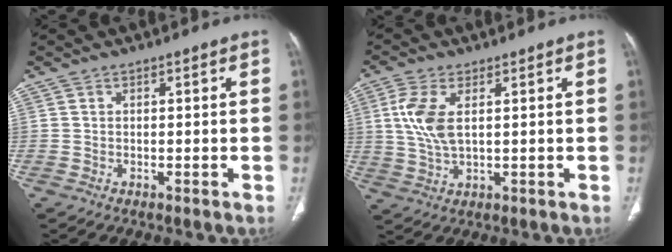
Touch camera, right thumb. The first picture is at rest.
{"total": 7.7, "force": [1.8, 3.6, 6.6], "torque": [-0.158, -0.003, 0.040]}